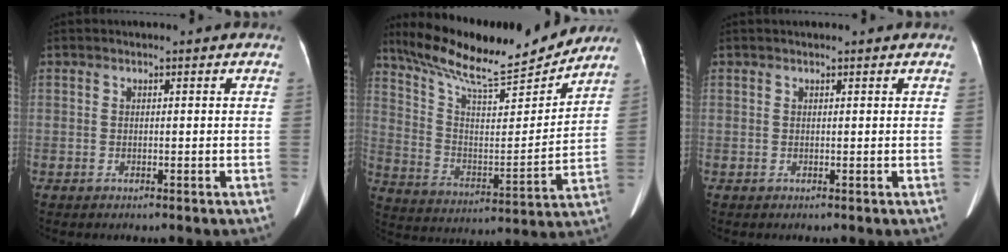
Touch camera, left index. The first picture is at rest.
{"total": 19.5, "force": [17.4, 2.5, 8.3], "torque": [-0.149, -0.006, 0.282]}
{"total": 2.3, "force": [2.1, 0.1, 1.0], "torque": [-0.012, 0.026, 0.025]}